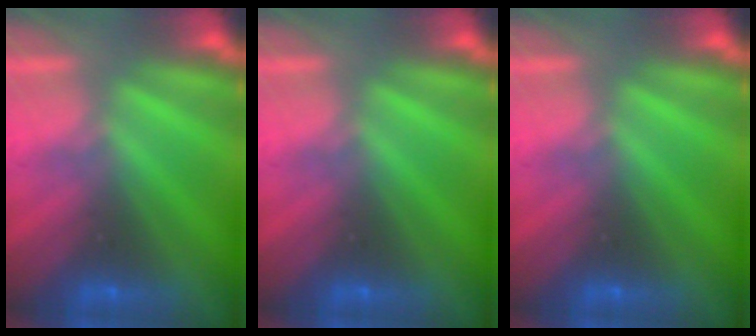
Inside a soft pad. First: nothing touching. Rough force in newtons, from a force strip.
{"total": 0.0}
{"total": 0.0}